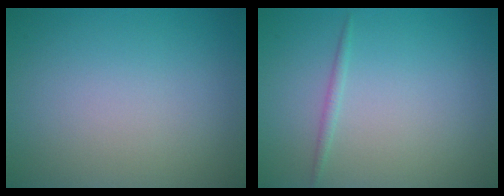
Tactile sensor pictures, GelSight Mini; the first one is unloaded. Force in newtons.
{"total": 0.8, "press": 0.8, "slide": 0.0}